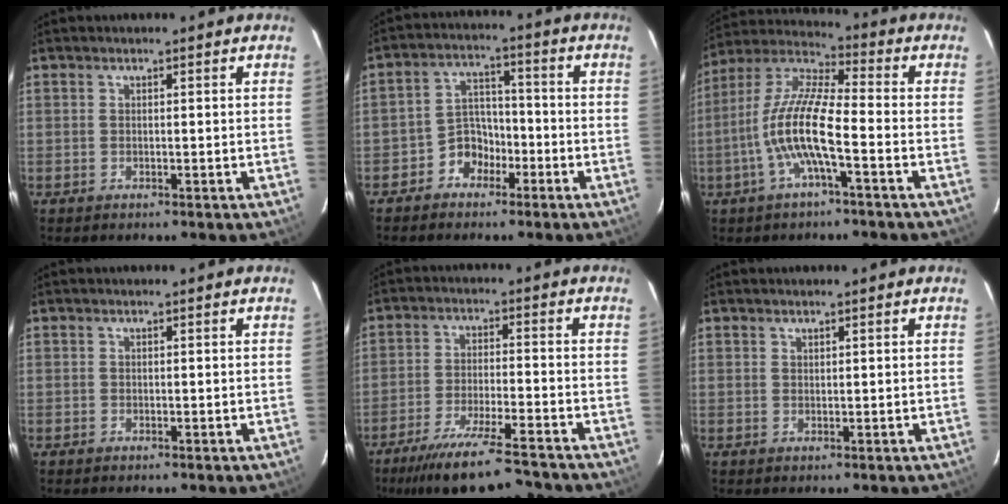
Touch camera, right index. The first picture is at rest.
{"total": 5.8, "force": [-3.6, 4.4, 1.3], "torque": [-0.023, 0.029, -0.062]}
{"total": 12.3, "force": [-3.9, 2.1, 11.4], "torque": [-0.231, 0.003, -0.081]}
{"total": 0.0}
{"total": 15.1, "force": [-12.9, 2.0, 7.6], "torque": [-0.158, -0.022, -0.205]}
{"total": 0.6, "force": [0.6, 0.2, 0.1], "torque": [-0.001, 0.002, 0.011]}